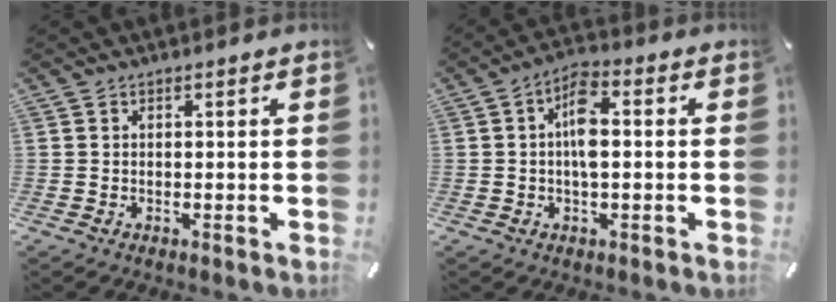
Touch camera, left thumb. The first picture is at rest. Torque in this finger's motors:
{"motor_torque": [0.24, 0.83, 0.64, -0.17, 0.04]}